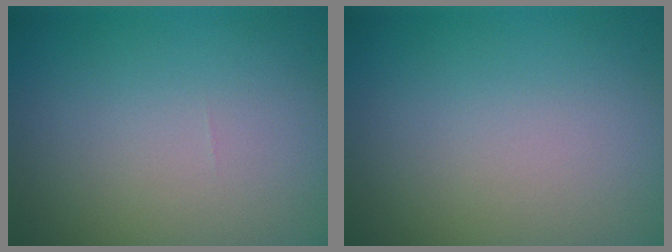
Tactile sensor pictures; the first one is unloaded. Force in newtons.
{"total": 0.0}